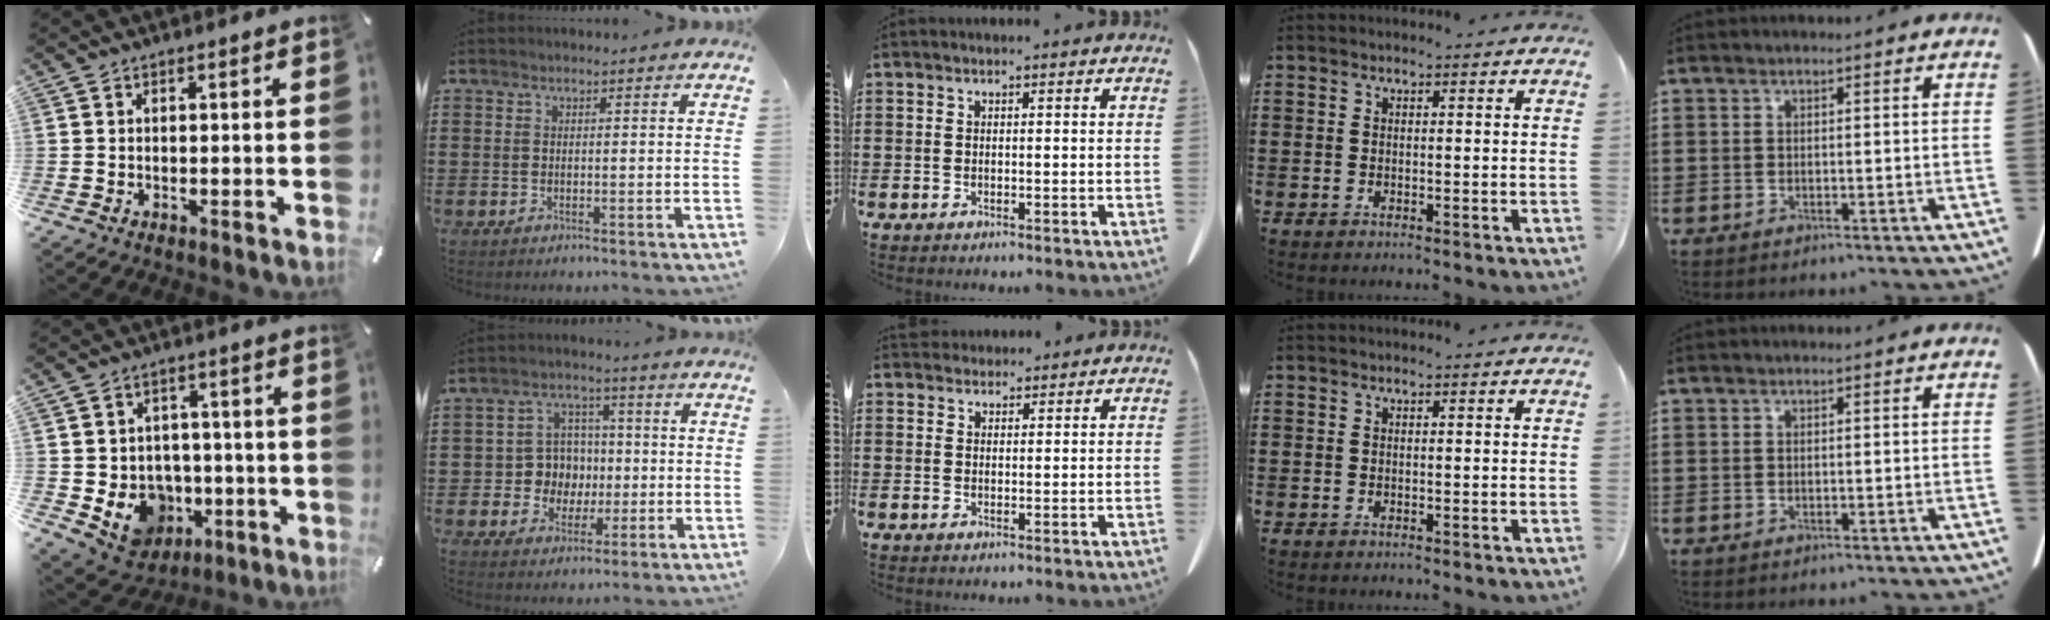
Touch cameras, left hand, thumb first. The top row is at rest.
{"thumb": {"total": 10.4, "force": [-2.4, 9.5, 3.3], "torque": [-0.055, 0.004, -0.033]}, "index": {"total": 6.7, "force": [-0.2, 6.5, 1.8], "torque": [-0.052, 0.015, -0.002]}, "middle": {"total": 2.3, "force": [2.2, 0.8, 0.1], "torque": [-0.008, 0.000, 0.043]}}